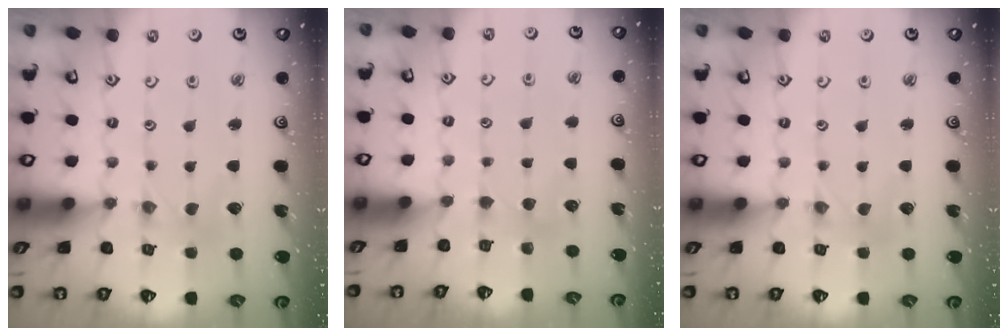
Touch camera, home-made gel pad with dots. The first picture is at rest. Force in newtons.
{"total": 3.3, "press": 3.2, "slide": 0.5}
{"total": 1.3, "press": 1.2, "slide": 0.3}